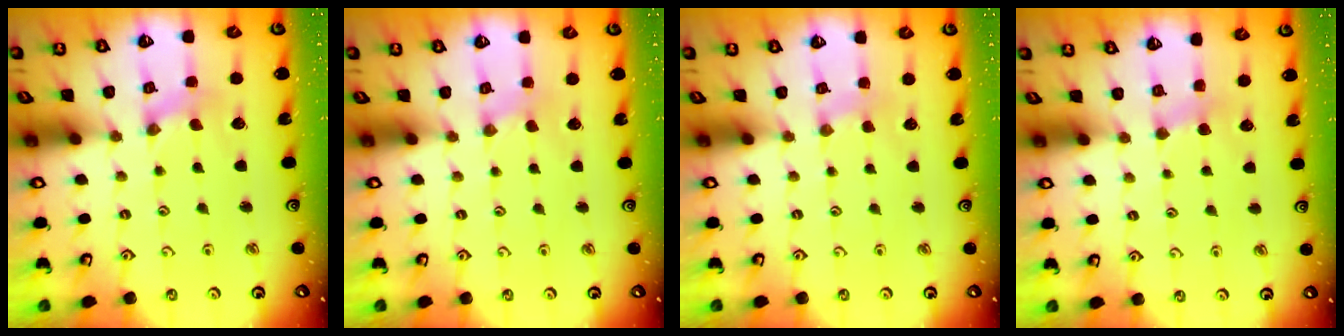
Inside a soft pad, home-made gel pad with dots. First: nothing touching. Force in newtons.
{"total": 0.0}
{"total": 1.8, "press": 1.7, "slide": 0.2}
{"total": 2.9, "press": 2.9, "slide": 0.4}